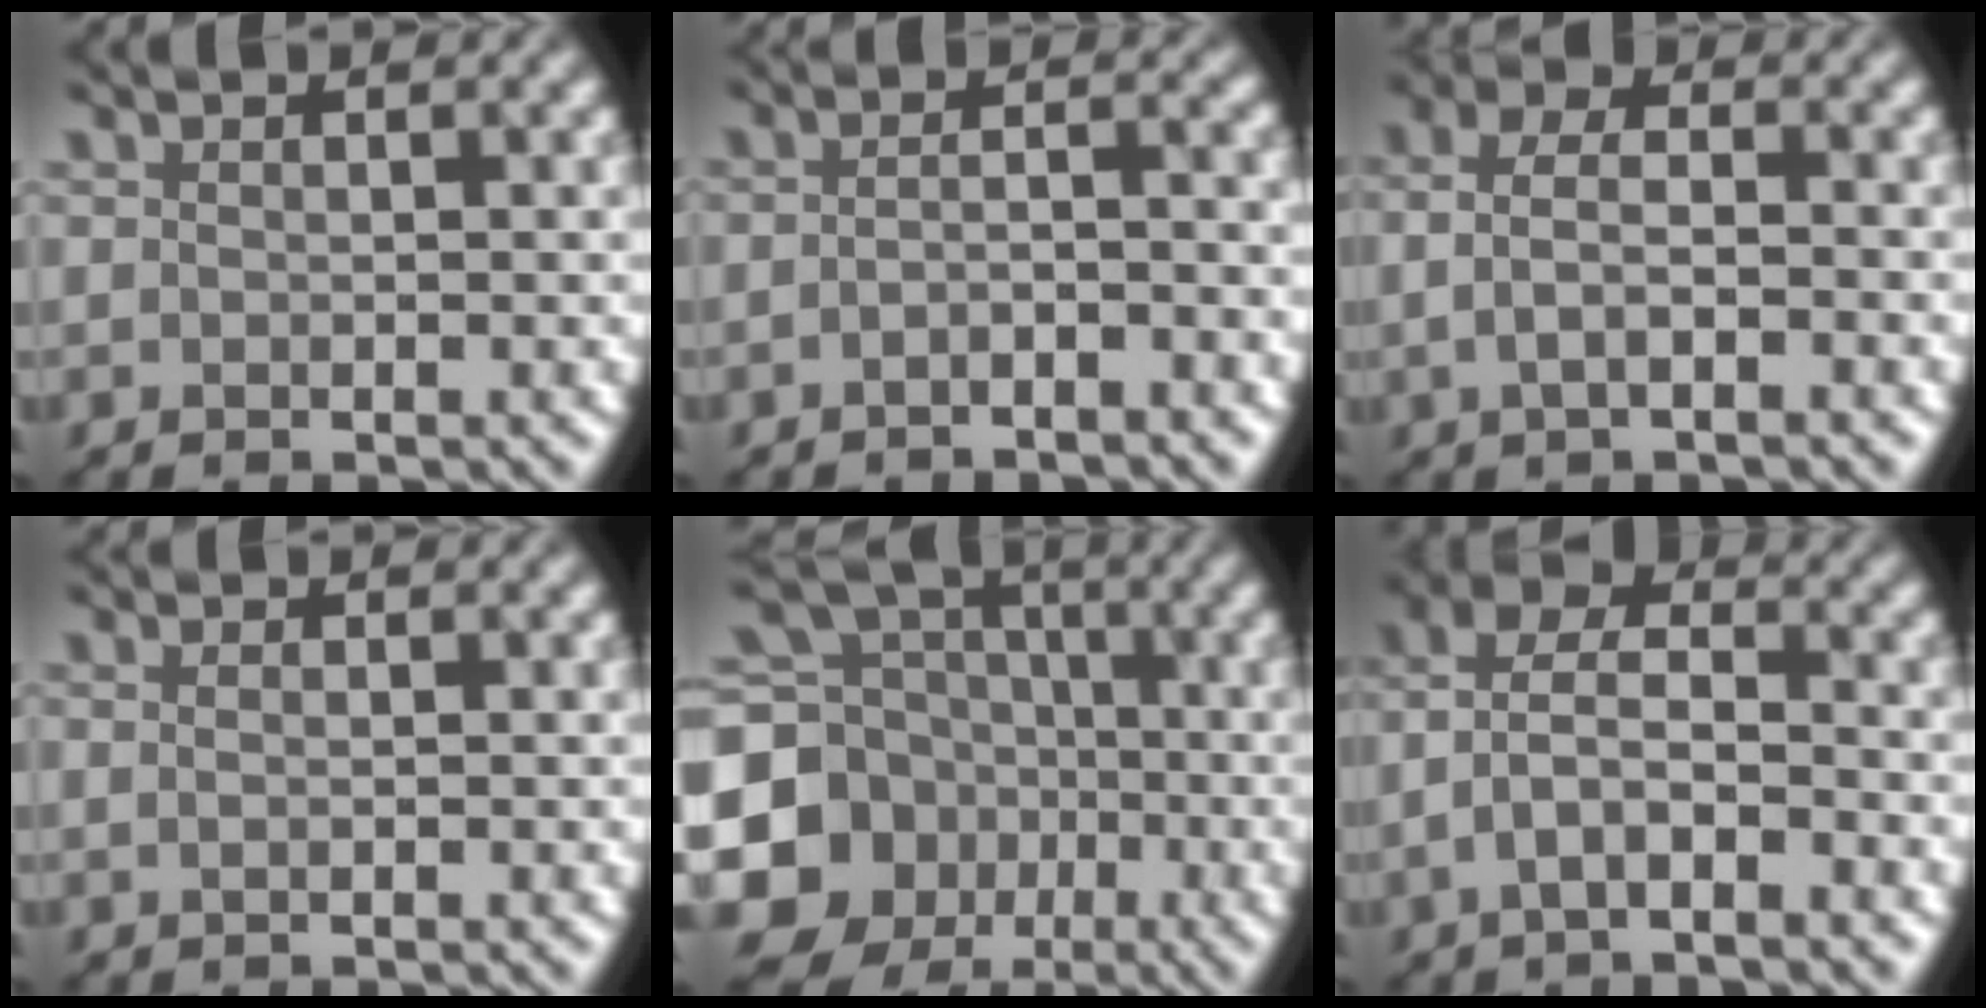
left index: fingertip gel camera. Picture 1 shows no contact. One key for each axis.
{"total": 2.3, "fx": -1.4, "fy": 0.6, "fz": 1.7, "tx": -0.027, "ty": 0.003, "tz": -0.031}
{"total": 3.2, "fx": -0.7, "fy": 1.4, "fz": 2.8, "tx": -0.060, "ty": 0.003, "tz": -0.021}
{"total": 1.6, "fx": 0.5, "fy": 1.0, "fz": 1.2, "tx": -0.014, "ty": 0.001, "tz": -0.013}
{"total": 13.8, "fx": -3.2, "fy": 12.6, "fz": 4.6, "tx": -0.129, "ty": -0.030, "tz": -0.077}
{"total": 4.8, "fx": -1.8, "fy": 2.2, "fz": 3.8, "tx": -0.072, "ty": 0.014, "tz": -0.039}